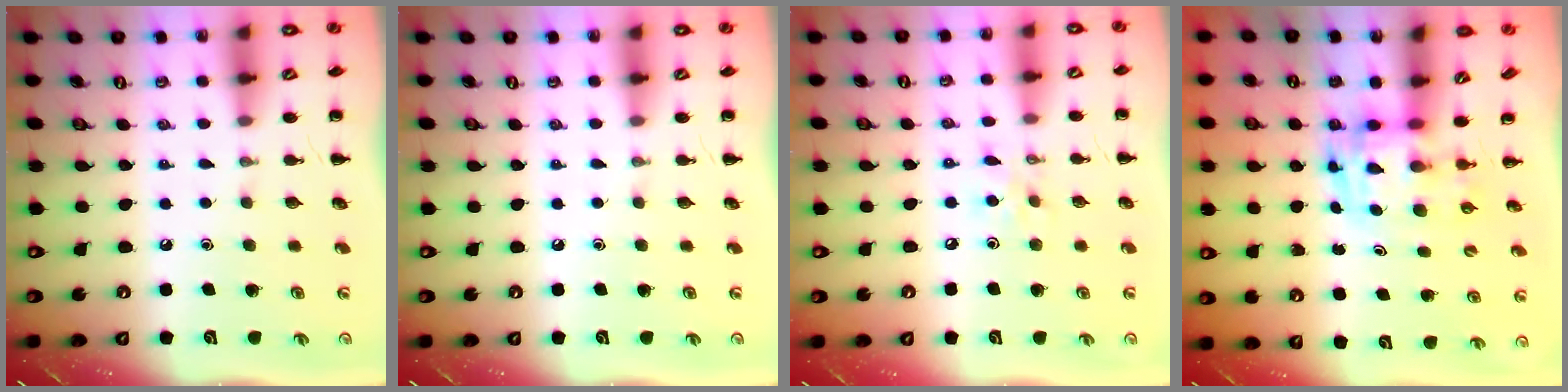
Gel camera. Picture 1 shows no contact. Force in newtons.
{"total": 0.0}
{"total": 3.9, "press": 3.8, "slide": 0.8}
{"total": 3.4, "press": 3.4, "slide": 0.6}